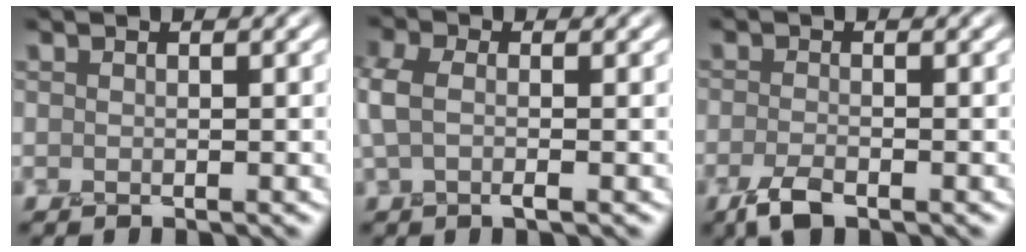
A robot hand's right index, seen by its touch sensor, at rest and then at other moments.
{"total": 2.1, "force": [0.2, 0.9, 1.8], "torque": [-0.049, 0.011, -0.003]}
{"total": 2.0, "force": [-1.5, 0.6, 1.3], "torque": [-0.030, -0.002, -0.034]}